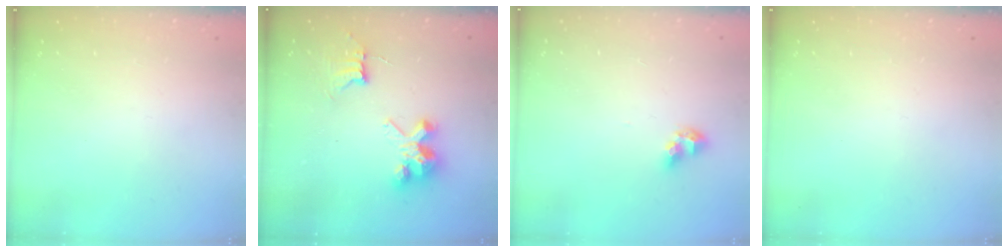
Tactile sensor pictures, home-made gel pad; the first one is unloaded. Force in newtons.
{"total": 8.7, "press": 8.7, "slide": 0.6}
{"total": 5.4, "press": 5.3, "slide": 1.1}
{"total": 0.0}